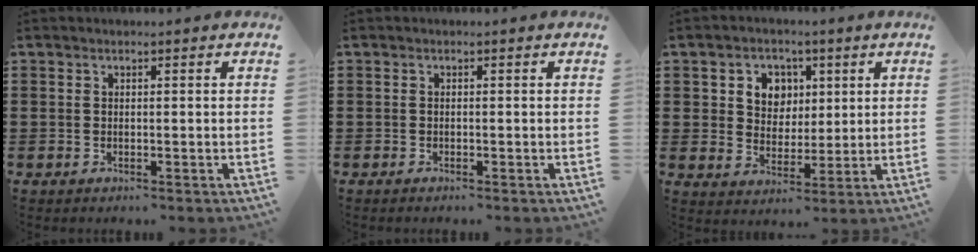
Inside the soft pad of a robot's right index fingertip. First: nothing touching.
{"total": 0.0}
{"total": 5.2, "force": [2.0, 4.6, 1.5], "torque": [-0.036, 0.010, 0.031]}